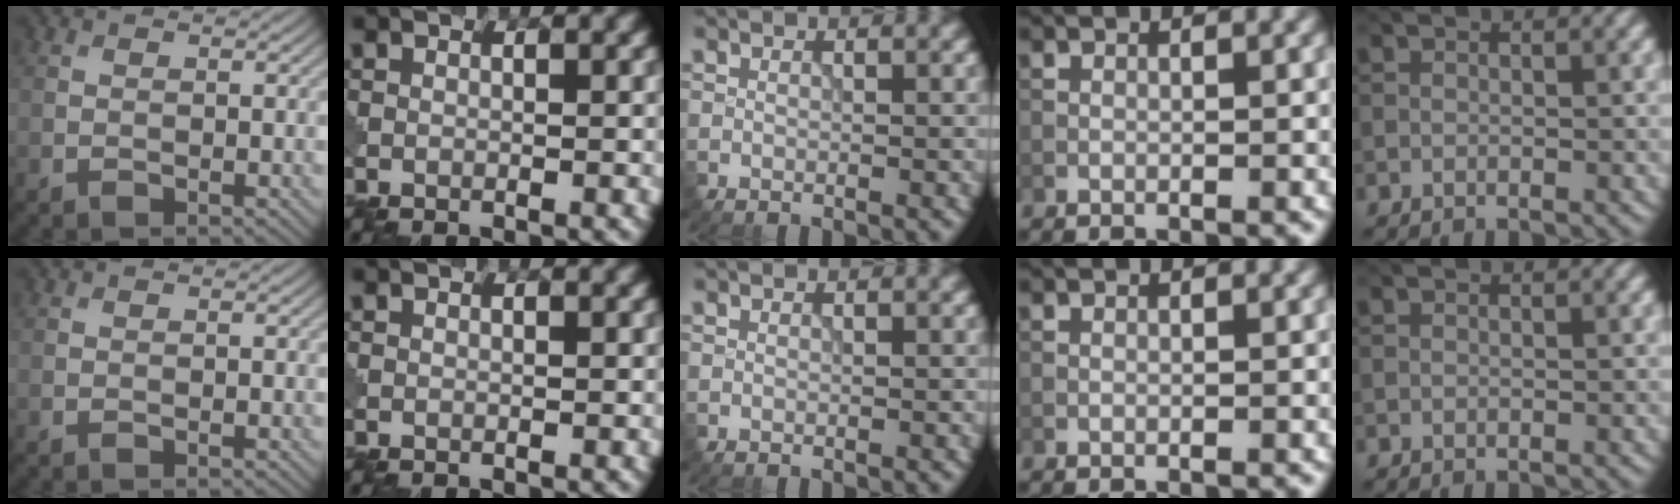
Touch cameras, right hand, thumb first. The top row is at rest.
{}